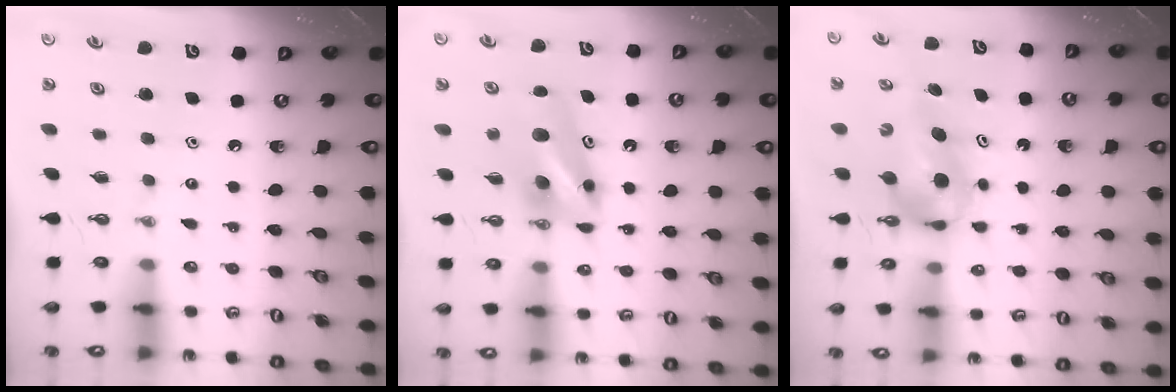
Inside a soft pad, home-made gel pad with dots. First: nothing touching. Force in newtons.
{"total": 8.1, "press": 7.3, "slide": 3.5}
{"total": 5.3, "press": 5.3, "slide": 0.7}